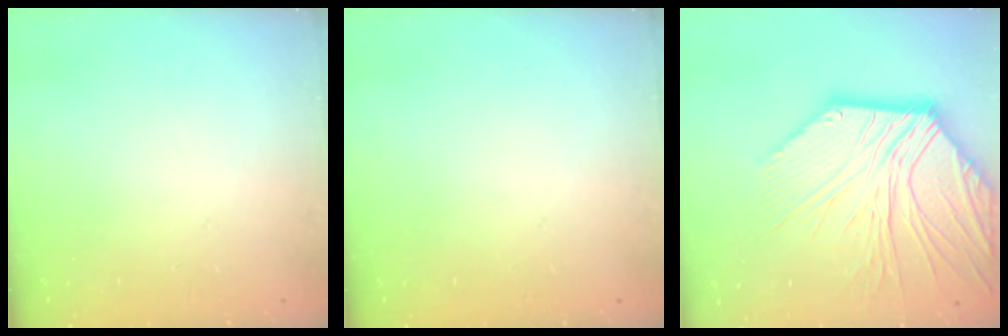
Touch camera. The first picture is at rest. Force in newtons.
{"total": 0.0}
{"total": 16.2, "press": 16.2, "slide": 1.6}